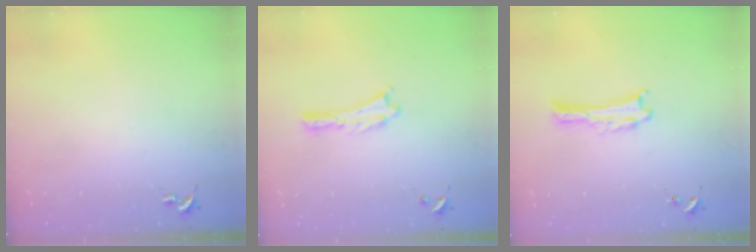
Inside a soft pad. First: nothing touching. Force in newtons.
{"total": 0.0}
{"total": 0.0}